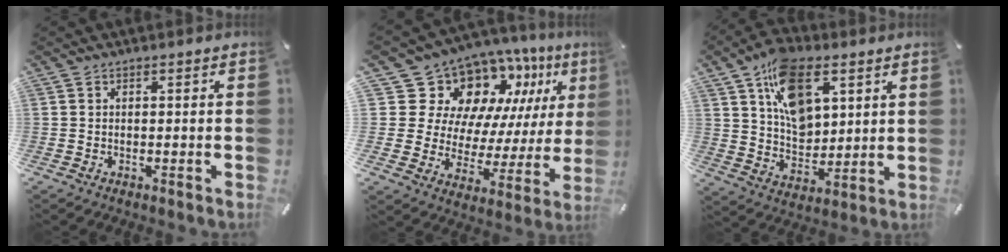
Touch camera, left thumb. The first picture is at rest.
{"total": 15.2, "force": [10.7, 9.8, 4.5], "torque": [-0.084, -0.106, 0.198]}
{"total": 15.5, "force": [7.3, 9.8, 9.5], "torque": [-0.164, -0.015, 0.139]}